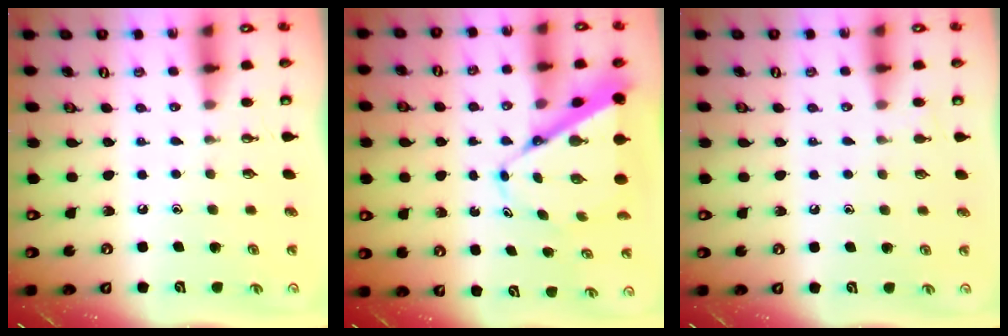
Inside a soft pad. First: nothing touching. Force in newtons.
{"total": 10.0, "press": 10.0, "slide": 0.8}
{"total": 3.4, "press": 3.3, "slide": 0.3}